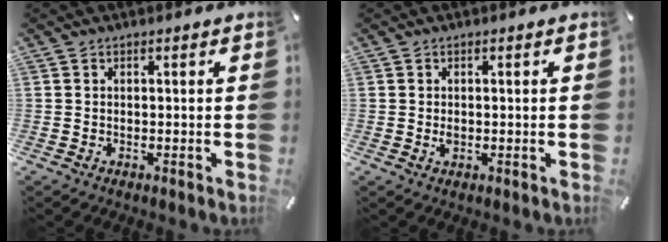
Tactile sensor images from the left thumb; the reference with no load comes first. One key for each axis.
{"total": 1.1, "fx": -0.1, "fy": 0.8, "fz": 0.8, "tx": -0.016, "ty": 0.003, "tz": -0.002}